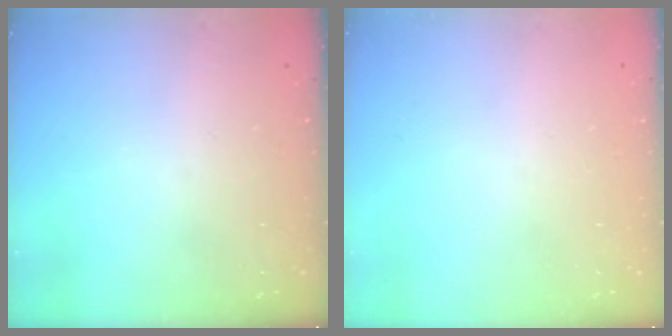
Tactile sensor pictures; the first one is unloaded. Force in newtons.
{"total": 0.0}